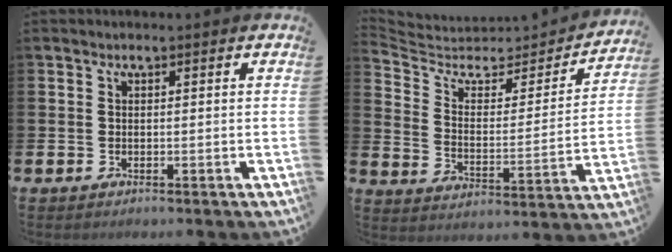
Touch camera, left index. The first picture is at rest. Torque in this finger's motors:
{"motor_torque": [-0.56, -0.55, -0.98, -0.21]}